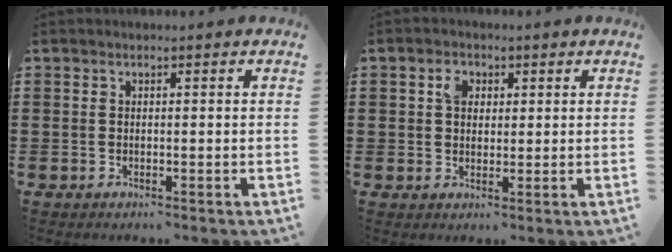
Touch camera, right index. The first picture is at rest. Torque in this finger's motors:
{"motor_torque": [0.09, -0.02, 0.09, 0.04]}